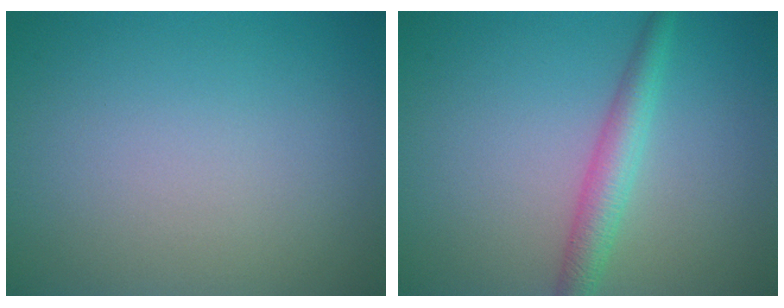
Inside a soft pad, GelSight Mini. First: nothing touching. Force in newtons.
{"total": 3.0, "press": 3.0, "slide": 0.1}